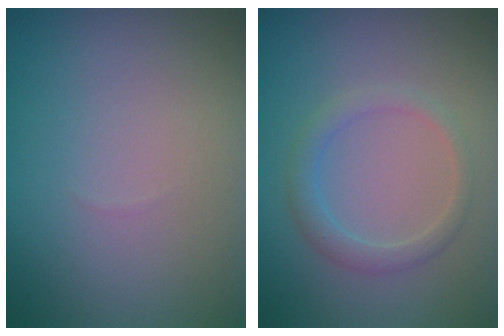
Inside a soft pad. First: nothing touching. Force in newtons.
{"total": 2.0, "press": 2.0, "slide": 0.3}